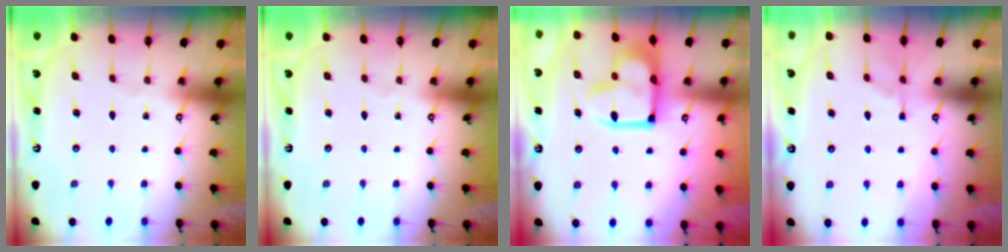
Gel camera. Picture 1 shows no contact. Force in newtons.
{"total": 0.0}
{"total": 9.5, "press": 9.4, "slide": 1.6}
{"total": 0.9, "press": 0.1, "slide": 0.9}